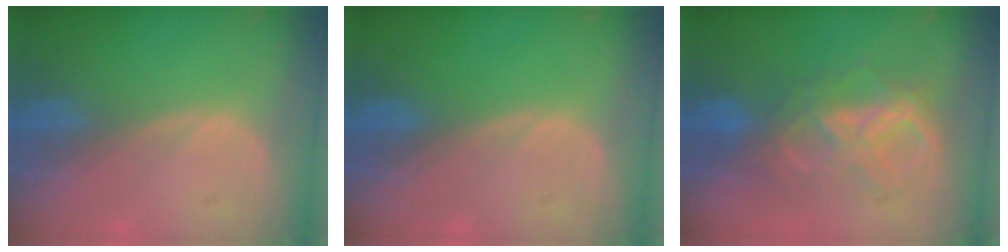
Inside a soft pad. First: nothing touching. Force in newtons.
{"total": 0.0}
{"total": 7.4, "press": 7.4, "slide": 0.4}